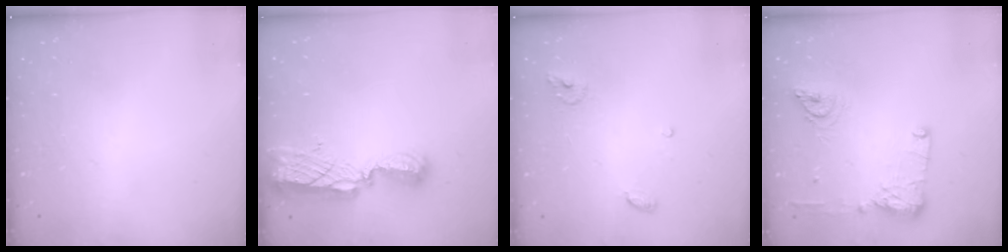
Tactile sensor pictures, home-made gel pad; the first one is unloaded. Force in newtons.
{"total": 8.7, "press": 8.6, "slide": 0.8}
{"total": 3.8, "press": 3.8, "slide": 0.2}
{"total": 12.7, "press": 12.4, "slide": 2.7}